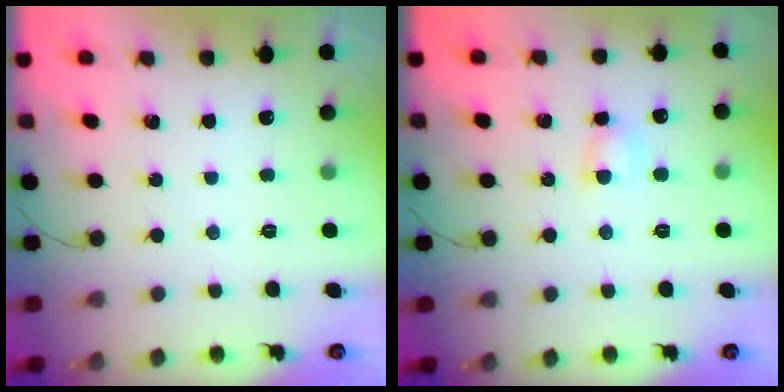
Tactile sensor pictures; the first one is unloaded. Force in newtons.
{"total": 4.1, "press": 4.0, "slide": 0.9}